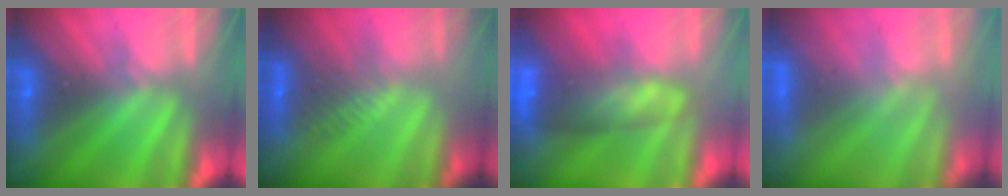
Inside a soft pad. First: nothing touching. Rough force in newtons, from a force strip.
{"total": 3.0}
{"total": 7.4}
{"total": 3.7}